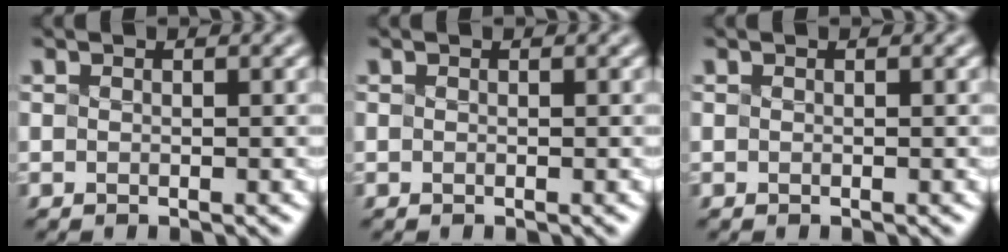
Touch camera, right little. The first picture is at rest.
{"total": 0.0}
{"total": 0.0}